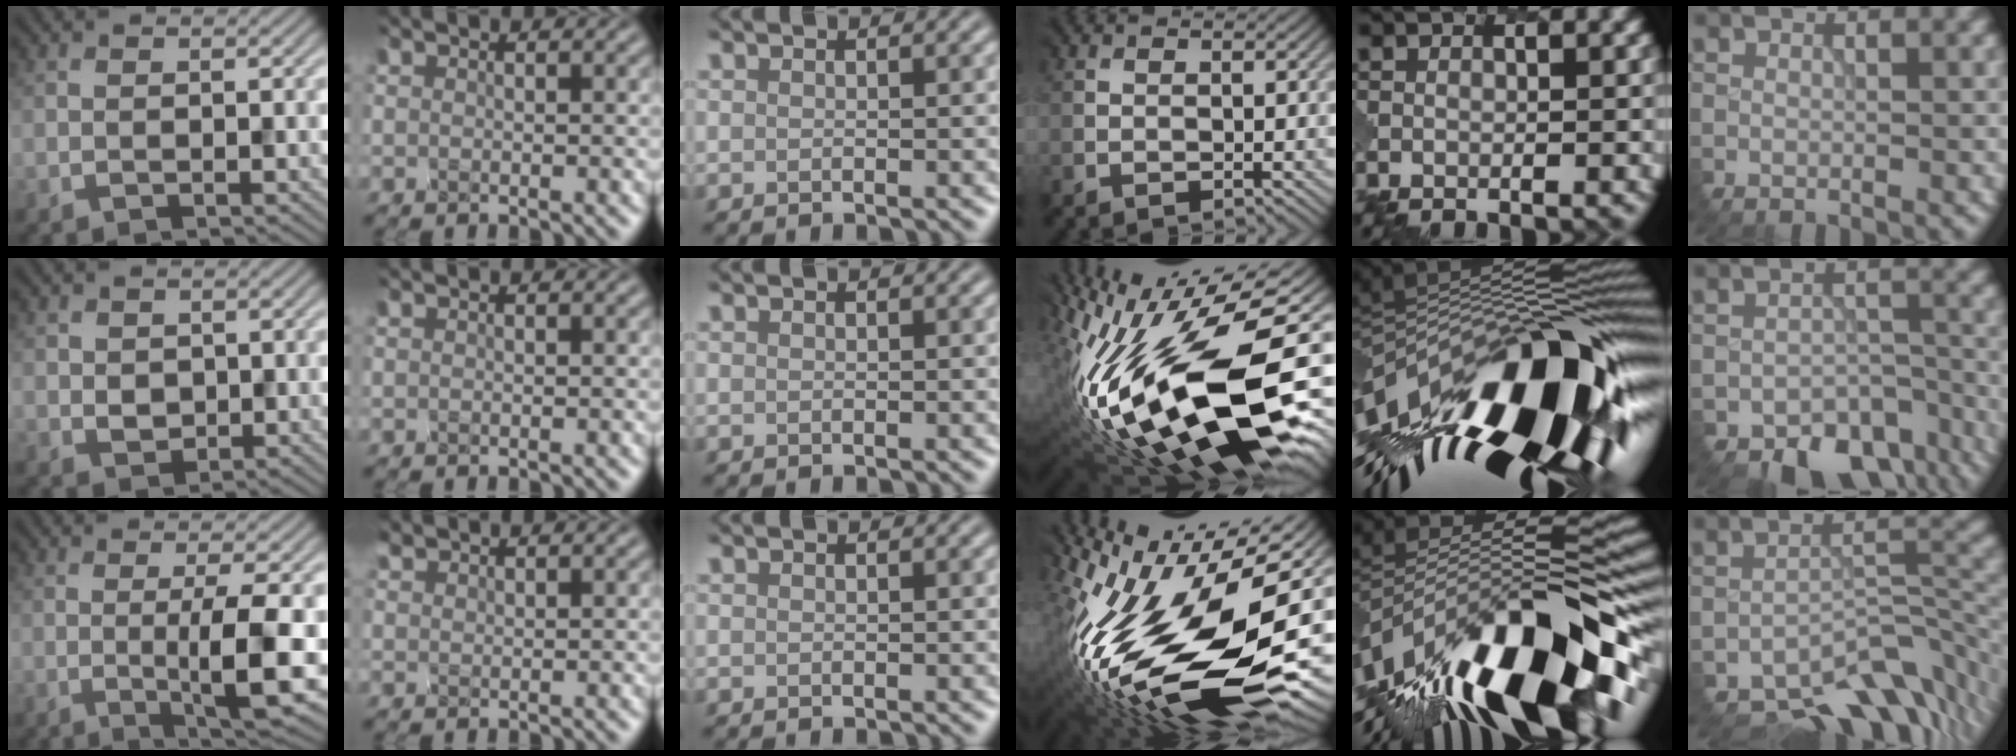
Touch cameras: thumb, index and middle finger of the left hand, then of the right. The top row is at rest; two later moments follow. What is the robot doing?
{"motion": "disassemble", "object": "battery cover"}